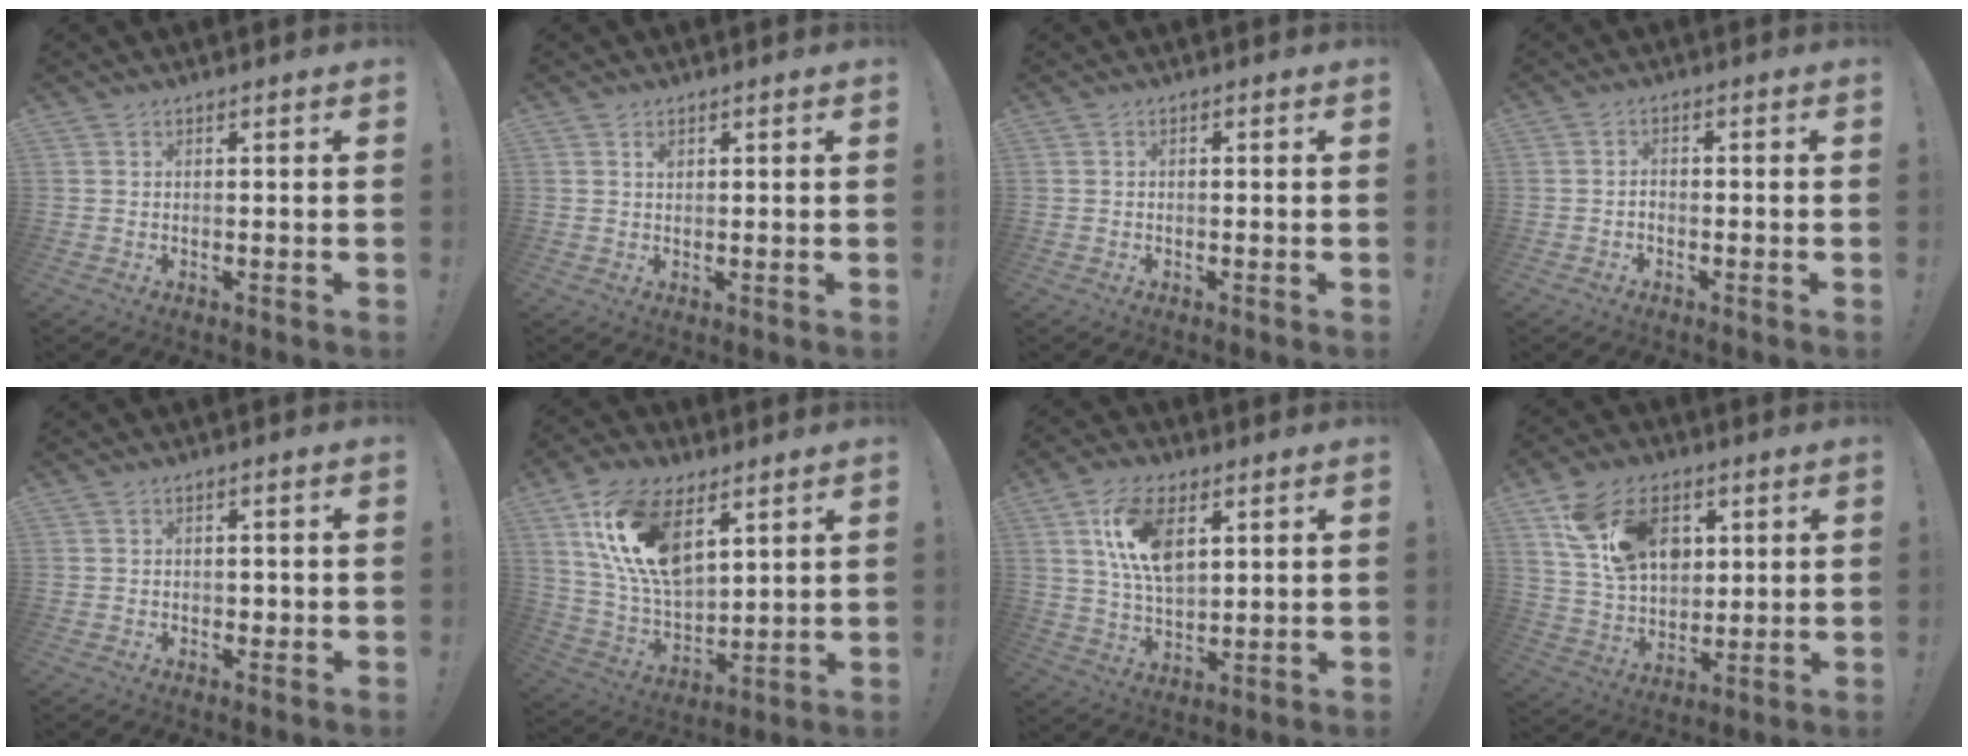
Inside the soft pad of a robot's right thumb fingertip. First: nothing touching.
{"total": 1.0, "force": [0.6, 0.7, 0.4], "torque": [0.007, -0.006, 0.008]}
{"total": 0.8, "force": [-0.7, 0.2, 0.2], "torque": [-0.005, 0.002, -0.013]}
{"total": 0.8, "force": [-0.5, 0.1, 0.5], "torque": [-0.009, 0.002, -0.009]}
{"total": 1.0, "force": [0.0, 1.0, 0.4], "torque": [0.002, -0.001, -0.002]}
{"total": 19.0, "force": [9.2, 10.7, 12.7], "torque": [-0.265, -0.041, 0.168]}
{"total": 13.9, "force": [5.4, 7.8, 10.2], "torque": [-0.199, -0.008, 0.097]}
{"total": 18.0, "force": [7.9, 12.5, 10.3], "torque": [-0.175, -0.024, 0.151]}